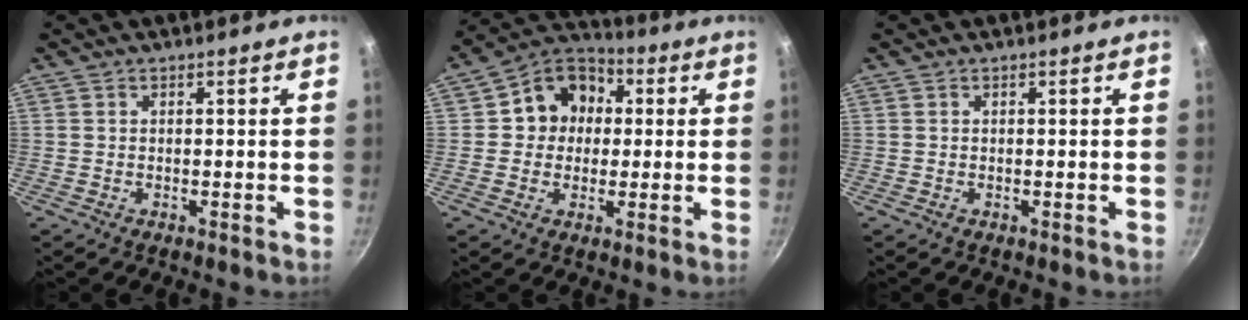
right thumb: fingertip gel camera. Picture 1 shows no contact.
{"total": 10.8, "force": [1.3, 9.6, 5.0], "torque": [-0.036, 0.022, 0.000]}
{"total": 0.0}